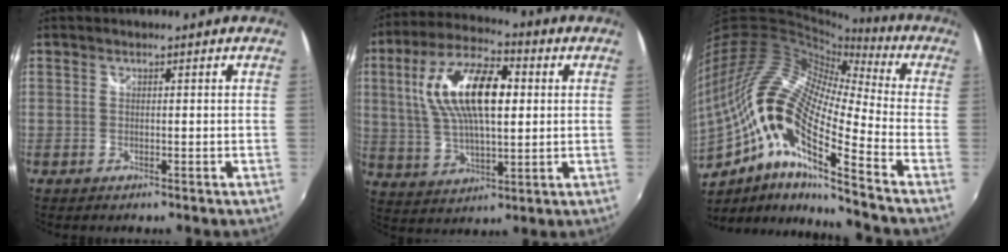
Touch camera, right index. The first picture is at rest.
{"total": 17.1, "force": [3.5, 7.4, 15.1], "torque": [-0.288, 0.019, 0.063]}
{"total": 23.6, "force": [-6.6, 6.1, 21.8], "torque": [-0.370, -0.049, -0.148]}